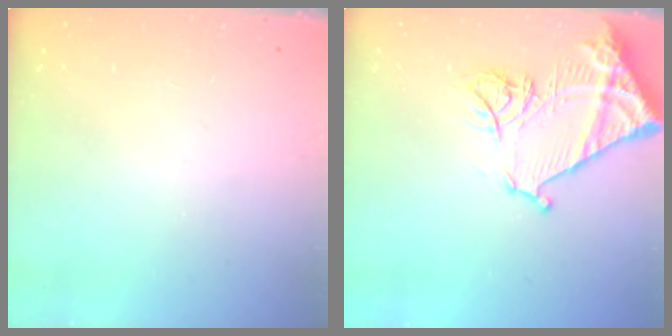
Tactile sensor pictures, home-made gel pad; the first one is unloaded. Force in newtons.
{"total": 17.3, "press": 17.3, "slide": 1.6}